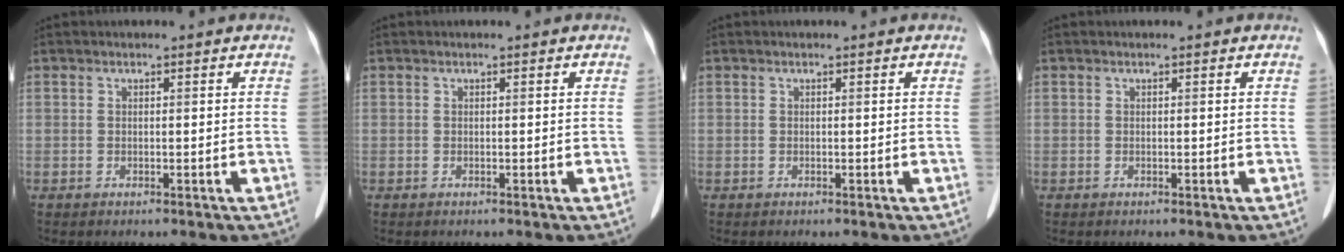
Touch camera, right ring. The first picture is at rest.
{"total": 0.0}
{"total": 0.0}
{"total": 0.0}